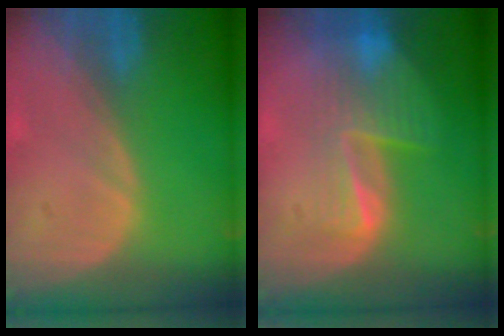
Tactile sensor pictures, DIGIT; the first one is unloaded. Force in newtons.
{"total": 7.7, "press": 6.8, "slide": 3.6}